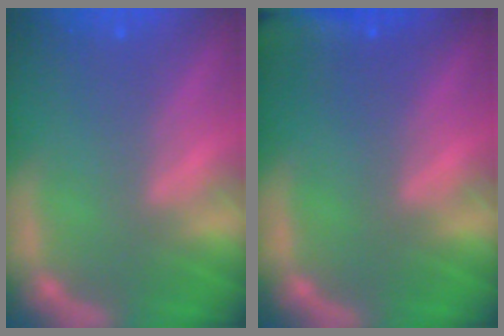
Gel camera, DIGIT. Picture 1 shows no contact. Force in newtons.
{"total": 7.0}